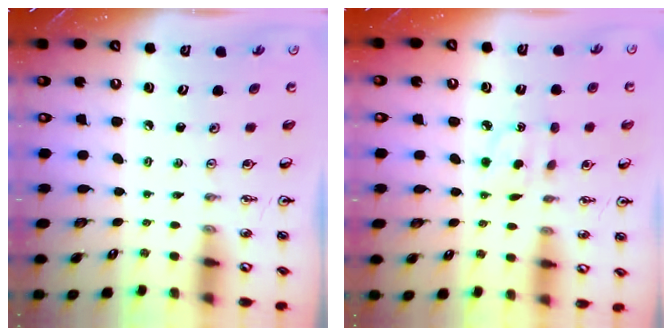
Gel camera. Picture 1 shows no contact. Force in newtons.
{"total": 2.8, "press": 2.6, "slide": 0.8}